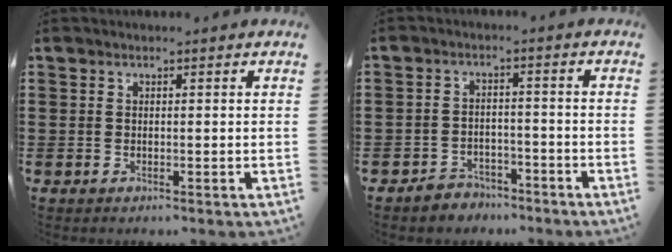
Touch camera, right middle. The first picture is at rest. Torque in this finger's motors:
{"motor_torque": [0.63, -0.07, -0.01, 0.01]}